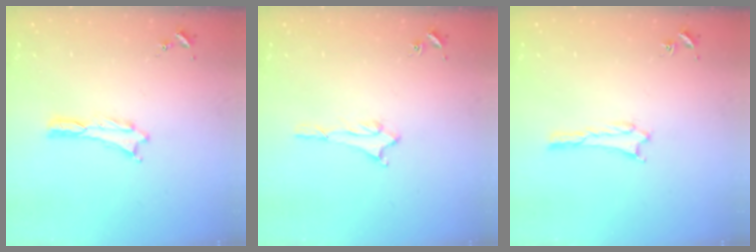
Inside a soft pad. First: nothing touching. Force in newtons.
{"total": 1.6, "press": 1.6, "slide": 0.2}
{"total": 0.9, "press": 0.8, "slide": 0.1}